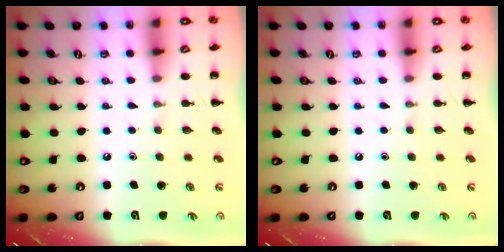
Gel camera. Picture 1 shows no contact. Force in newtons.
{"total": 0.0}